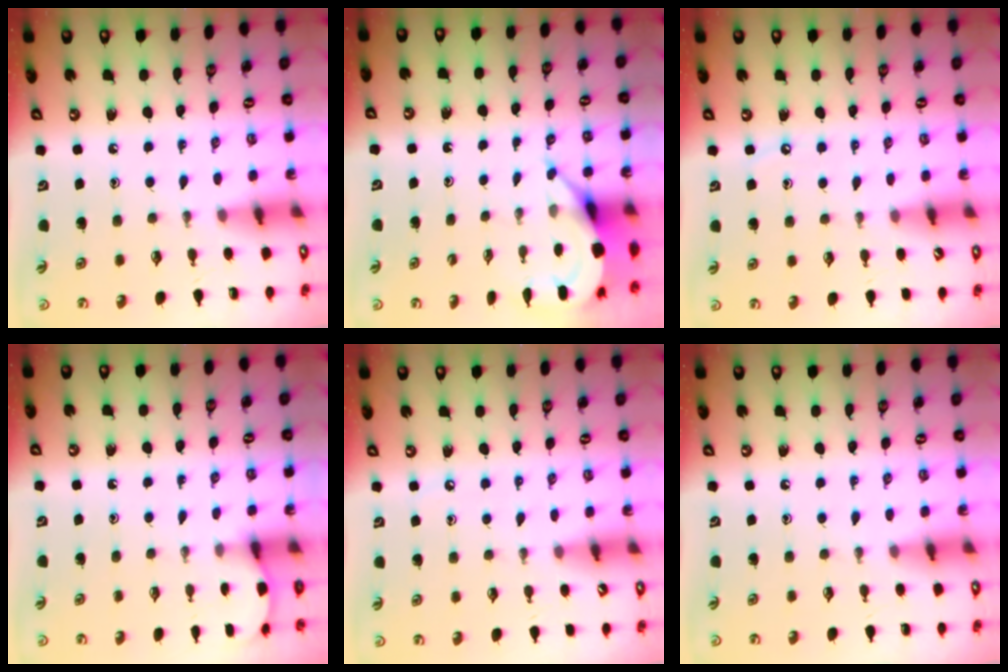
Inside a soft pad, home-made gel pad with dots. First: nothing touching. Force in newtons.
{"total": 6.1, "press": 6.1, "slide": 0.4}
{"total": 2.9, "press": 2.8, "slide": 0.5}
{"total": 2.4, "press": 2.4, "slide": 0.2}
{"total": 2.5, "press": 2.4, "slide": 0.4}
{"total": 0.0}